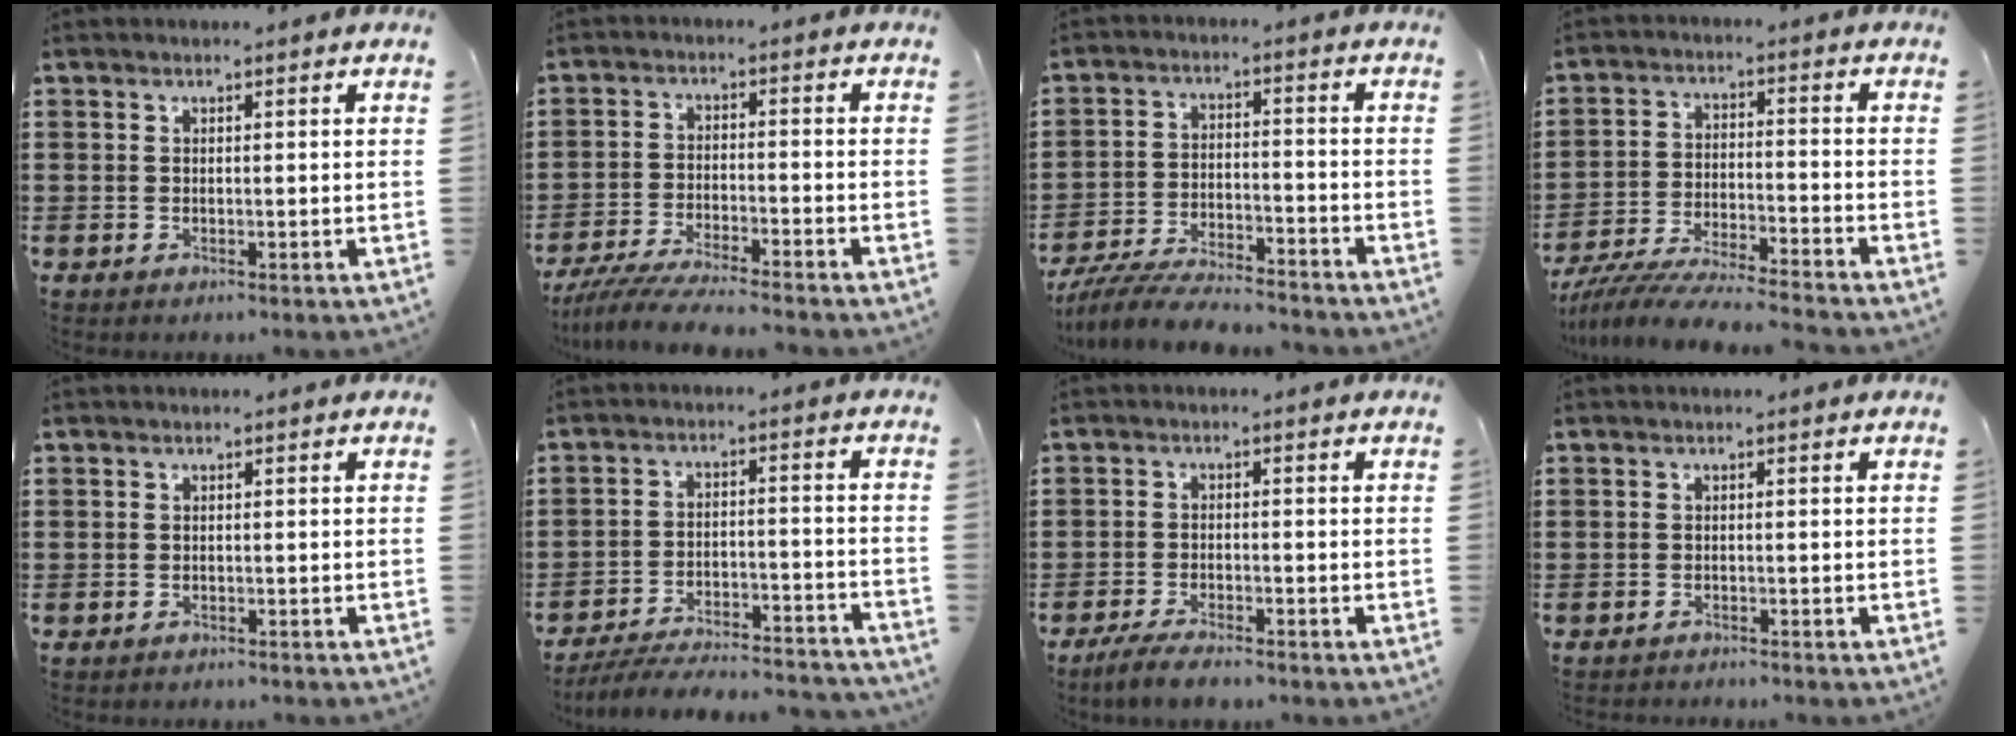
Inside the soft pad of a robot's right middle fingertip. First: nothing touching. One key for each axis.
{"total": 5.6, "fx": -5.3, "fy": 0.0, "fz": 1.8, "tx": -0.049, "ty": -0.014, "tz": -0.106}
{"total": 7.4, "fx": -7.0, "fy": 0.7, "fz": 2.1, "tx": -0.045, "ty": 0.004, "tz": -0.136}
{"total": 7.3, "fx": -7.0, "fy": 0.0, "fz": 1.9, "tx": -0.041, "ty": -0.002, "tz": -0.137}
{"total": 0.8, "fx": -0.8, "fy": 0.3, "fz": -0.1, "tx": 0.000, "ty": 0.002, "tz": -0.017}
{"total": 6.2, "fx": -6.0, "fy": 0.5, "fz": 1.7, "tx": -0.035, "ty": 0.000, "tz": -0.117}
{"total": 3.4, "fx": -3.2, "fy": 0.4, "fz": 1.3, "tx": -0.036, "ty": -0.006, "tz": -0.065}
{"total": 1.0, "fx": -1.0, "fy": 0.0, "fz": 0.0, "tx": -0.004, "ty": 0.000, "tz": -0.021}